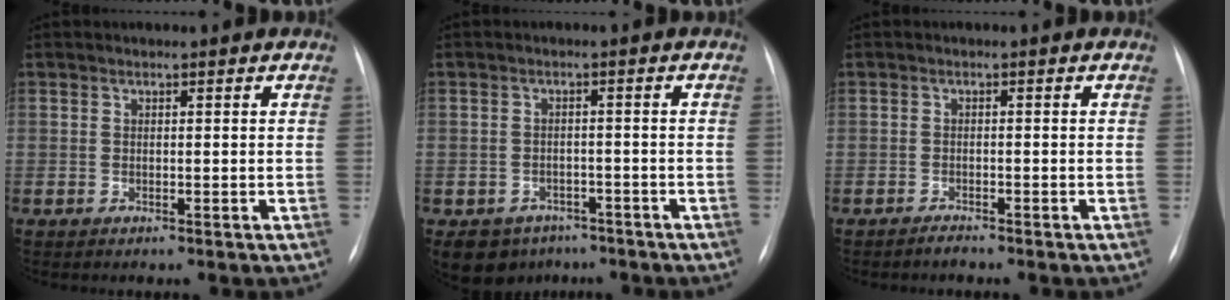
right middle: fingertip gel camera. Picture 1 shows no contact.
{"total": 6.1, "force": [-4.3, 4.3, 0.7], "torque": [-0.007, 0.011, -0.058]}
{"total": 1.0, "force": [-1.0, 0.1, 0.3], "torque": [-0.007, -0.001, -0.014]}